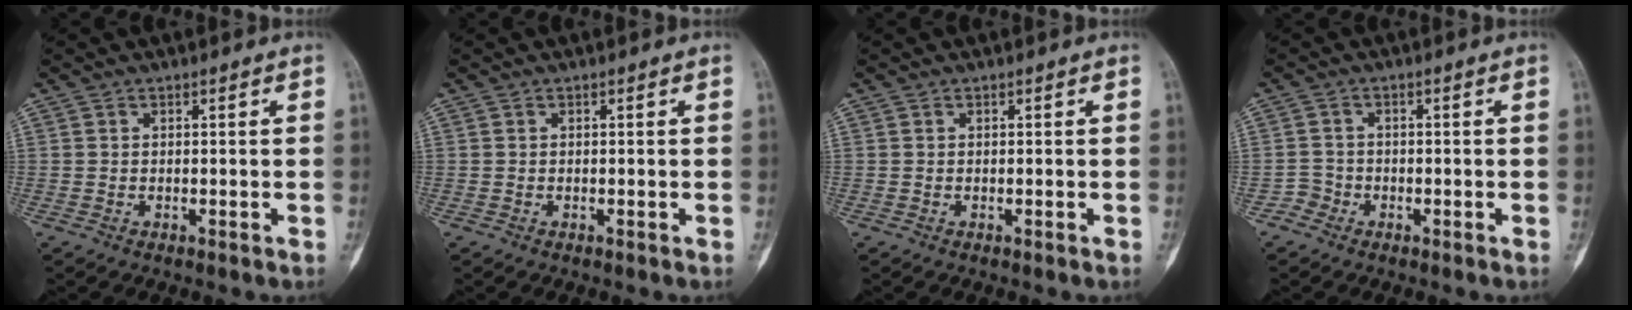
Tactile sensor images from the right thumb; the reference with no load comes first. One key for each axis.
{"total": 0.0}
{"total": 0.0}
{"total": 2.0, "fx": -1.2, "fy": 1.6, "fz": -0.3, "tx": 0.013, "ty": 0.007, "tz": -0.031}